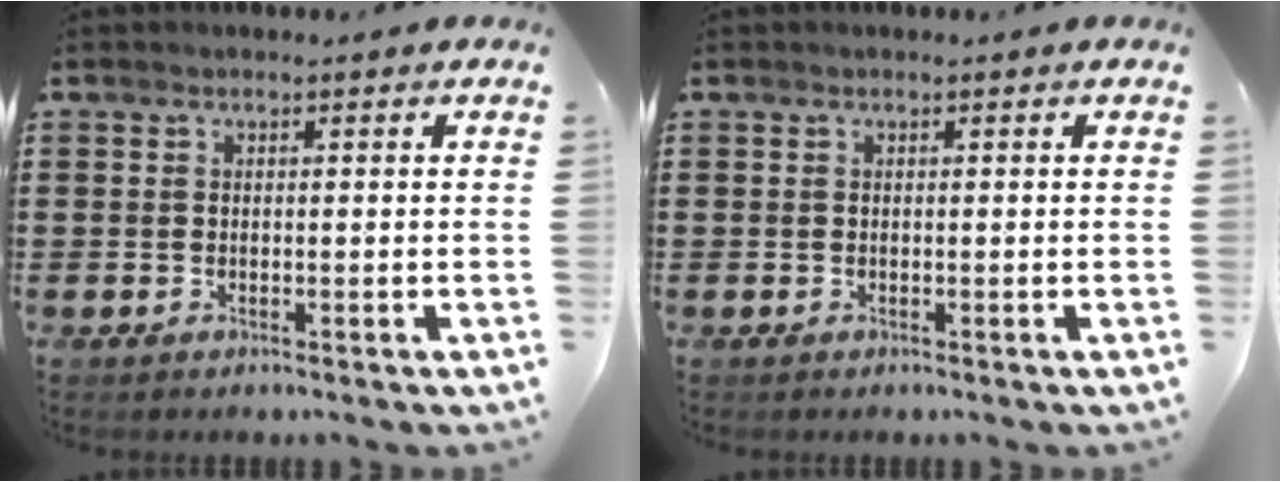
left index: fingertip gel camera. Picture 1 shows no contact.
{"total": 0.0}